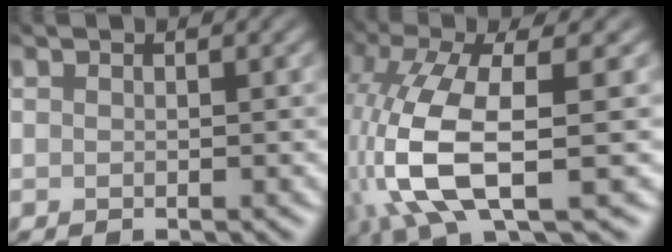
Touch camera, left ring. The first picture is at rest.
{"total": 9.4, "force": [-2.9, 3.8, 8.1], "torque": [-0.193, -0.015, -0.047]}